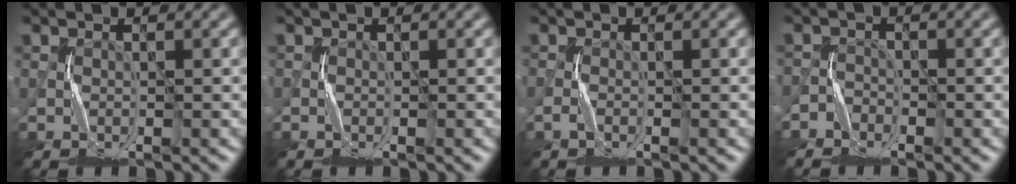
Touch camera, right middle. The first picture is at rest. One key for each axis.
{"total": 0.0}
{"total": 1.0, "fx": -0.8, "fy": 0.1, "fz": 0.5, "tx": -0.014, "ty": 0.004, "tz": -0.018}
{"total": 1.8, "fx": -1.6, "fy": 0.9, "fz": -0.1, "tx": 0.008, "ty": 0.012, "tz": -0.031}